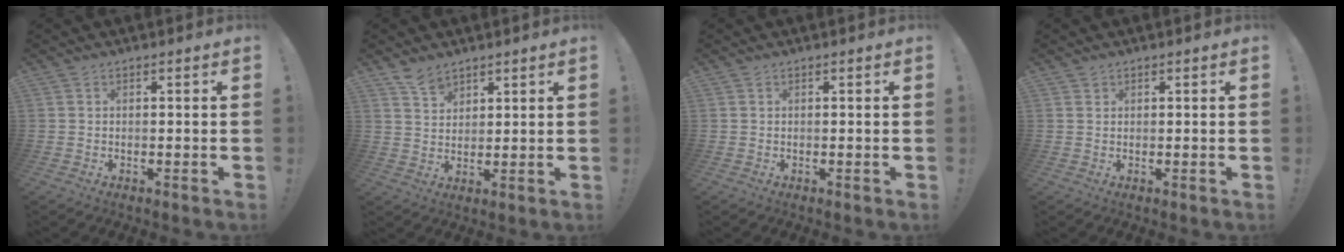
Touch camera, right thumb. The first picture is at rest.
{"total": 5.7, "force": [4.6, 3.1, 1.4], "torque": [-0.022, -0.025, 0.086]}
{"total": 0.0}
{"total": 0.6, "force": [0.5, 0.3, 0.1], "torque": [0.002, -0.002, 0.009]}